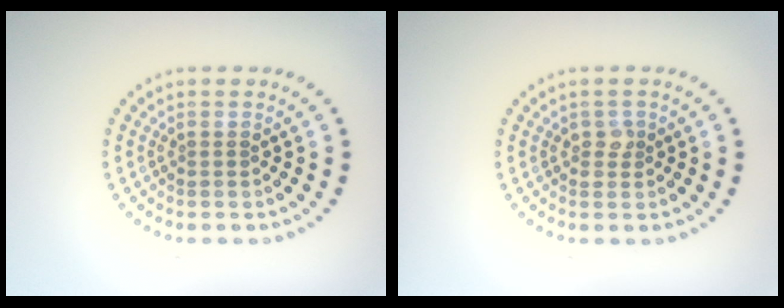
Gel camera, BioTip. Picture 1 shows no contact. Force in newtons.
{"total": 1.2, "press": 1.1, "slide": 0.4}